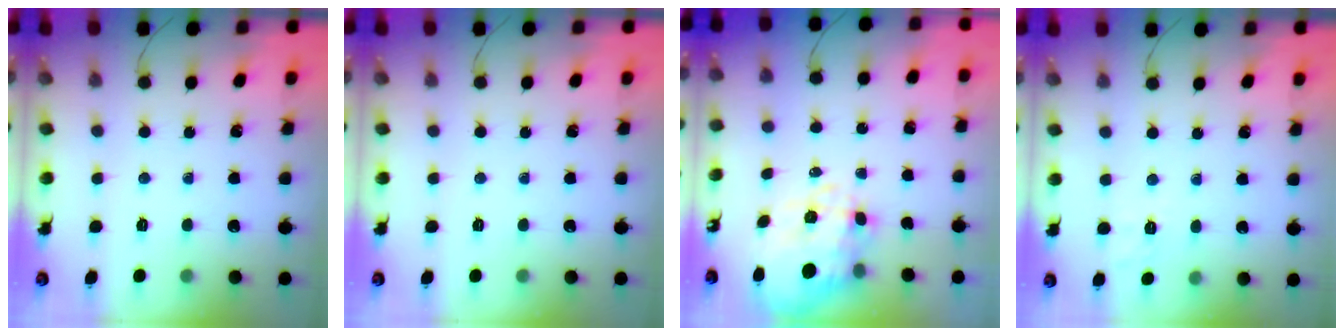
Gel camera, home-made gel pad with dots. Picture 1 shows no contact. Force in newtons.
{"total": 0.0}
{"total": 11.1, "press": 11.0, "slide": 1.7}
{"total": 2.7, "press": 2.2, "slide": 1.6}